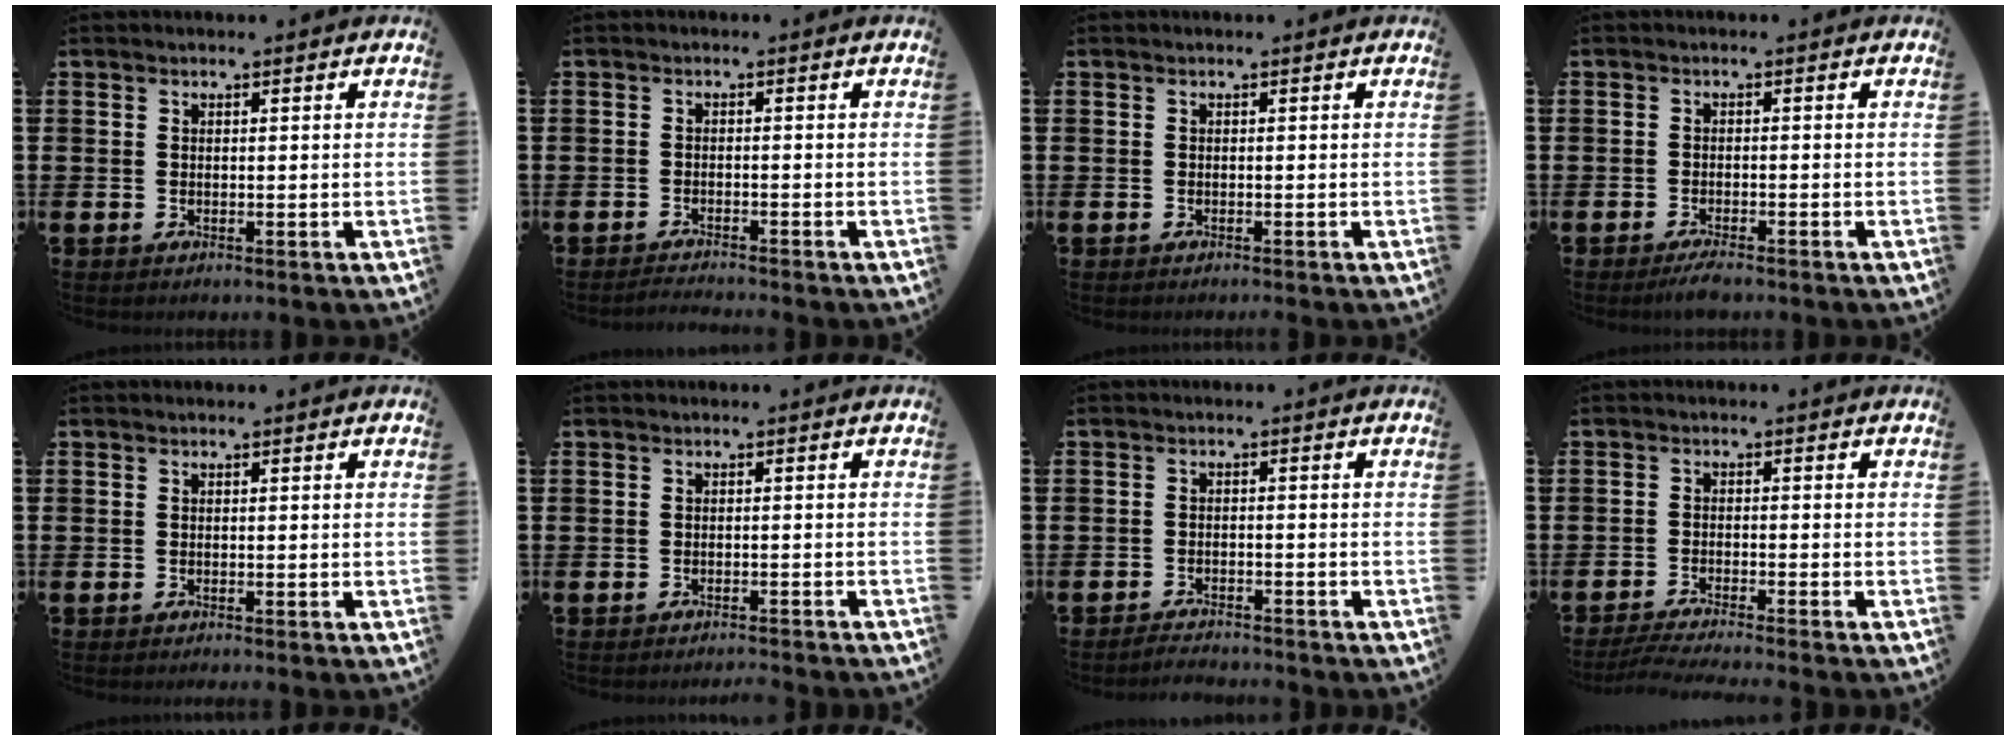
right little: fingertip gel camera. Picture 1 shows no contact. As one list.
[{"total": 1.2, "force": [-1.2, -0.1, 0.2], "torque": [-0.005, 0.001, -0.023]}, {"total": 0.0}, {"total": 1.7, "force": [-1.5, 0.1, 0.9], "torque": [-0.018, 0.003, -0.028]}, {"total": 0.0}, {"total": 1.0, "force": [-1.0, -0.2, 0.0], "torque": [-0.001, 0.001, -0.021]}, {"total": 2.0, "force": [-2.0, -0.1, 0.0], "torque": [-0.004, 0.004, -0.042]}, {"total": 2.5, "force": [-2.2, -0.2, 1.2], "torque": [-0.018, 0.000, -0.041]}]